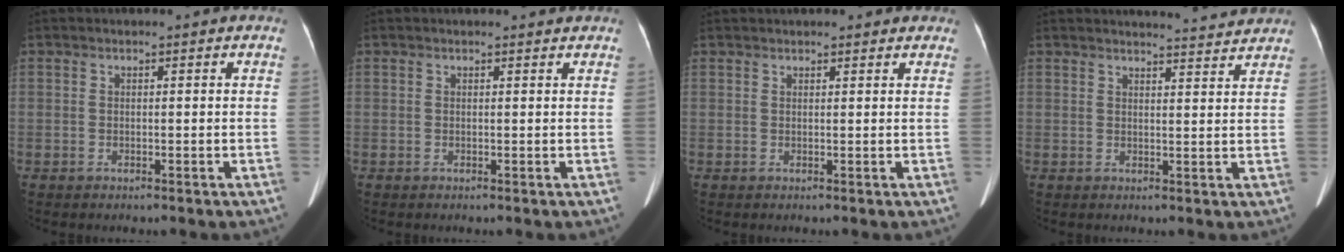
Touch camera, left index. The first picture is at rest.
{"total": 1.1, "force": [1.1, 0.2, 0.0], "torque": [-0.011, 0.000, 0.009]}
{"total": 4.6, "force": [4.1, 1.3, 1.7], "torque": [-0.013, 0.032, 0.048]}
{"total": 6.6, "force": [6.5, 0.1, 0.9], "torque": [-0.014, 0.001, 0.069]}